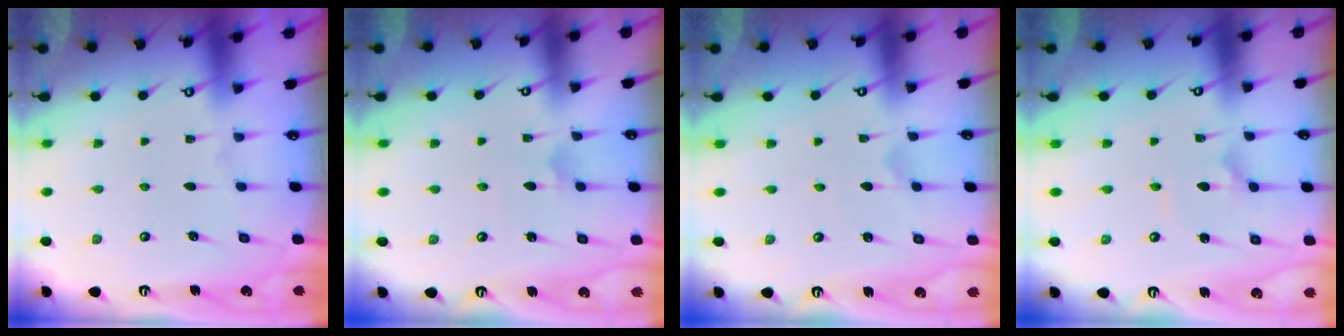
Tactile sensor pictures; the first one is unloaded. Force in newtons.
{"total": 2.5, "press": 2.5, "slide": 0.1}
{"total": 0.0}
{"total": 1.8, "press": 1.8, "slide": 0.1}